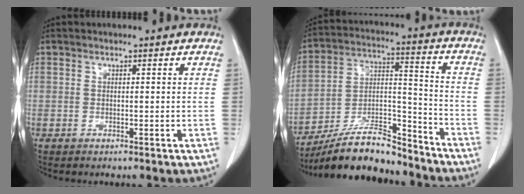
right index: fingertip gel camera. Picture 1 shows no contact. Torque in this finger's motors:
{"motor_torque": [-0.36, -0.63, -0.13, -0.05]}